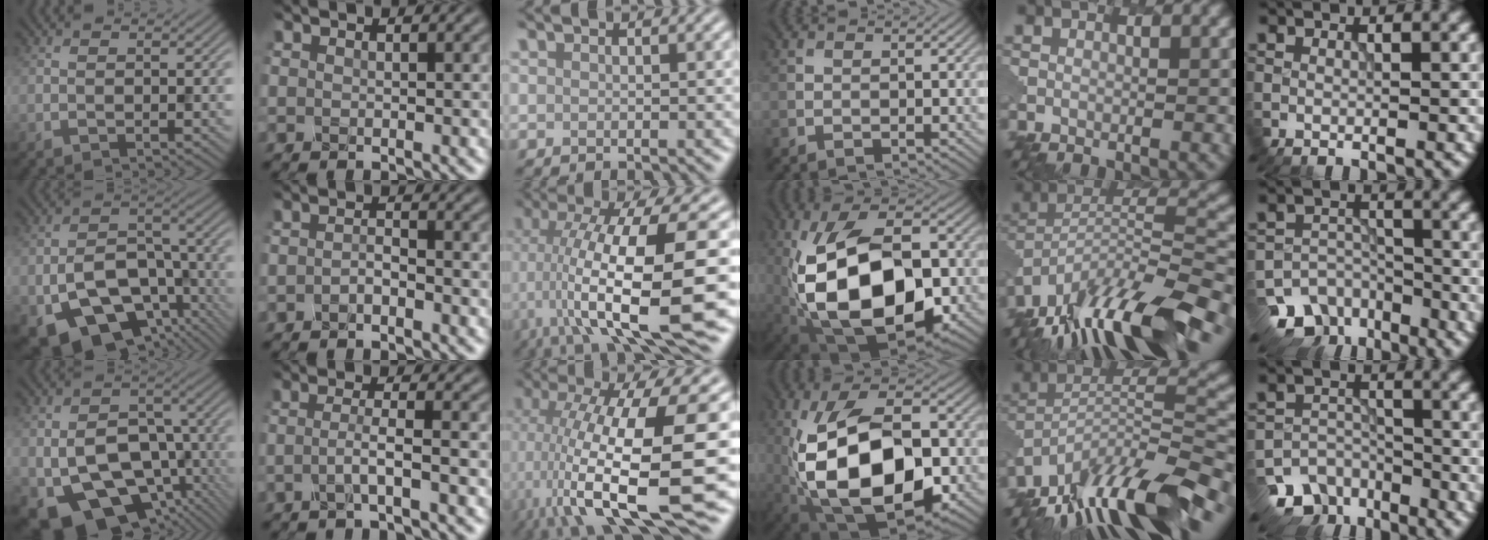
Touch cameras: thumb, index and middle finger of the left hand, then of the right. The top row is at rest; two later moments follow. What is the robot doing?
{"motion": "dispense", "object": "toothpaste"}